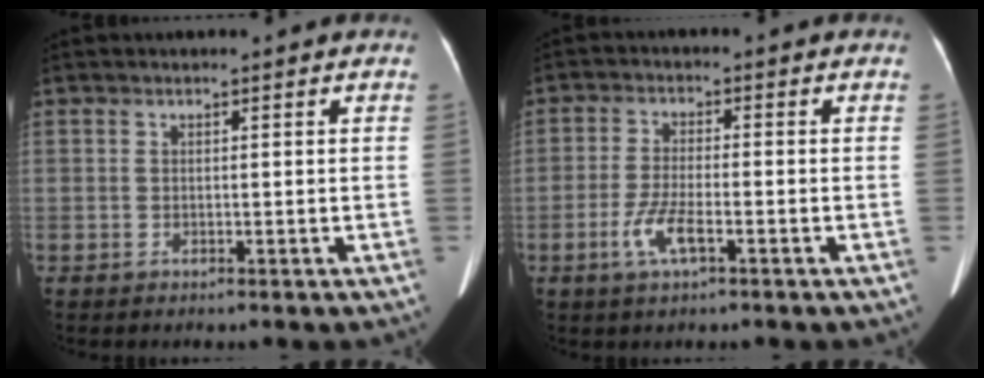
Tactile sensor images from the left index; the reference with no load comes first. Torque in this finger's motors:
{"motor_torque": [0.33, 0.14, 0.12, 0.03]}